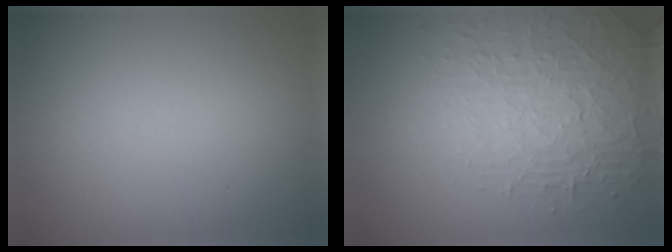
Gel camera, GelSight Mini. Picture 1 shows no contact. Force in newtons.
{"total": 3.8, "press": 3.6, "slide": 1.2}